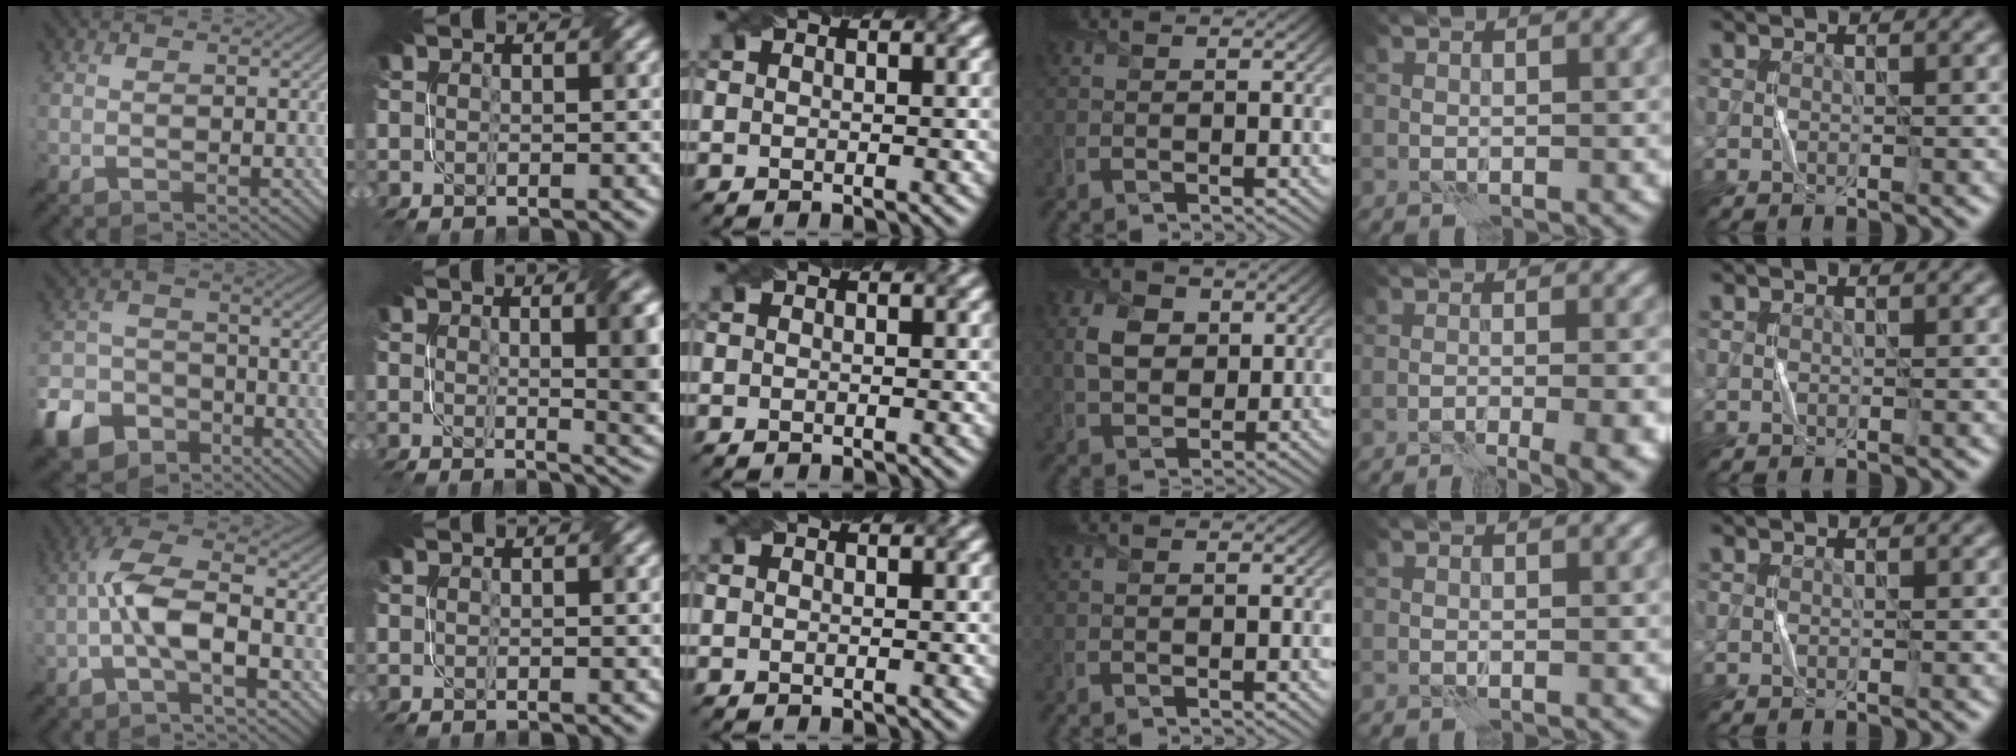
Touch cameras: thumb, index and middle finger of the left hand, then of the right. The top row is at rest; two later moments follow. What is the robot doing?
{"motion": "fold", "object": "bubble wrap"}